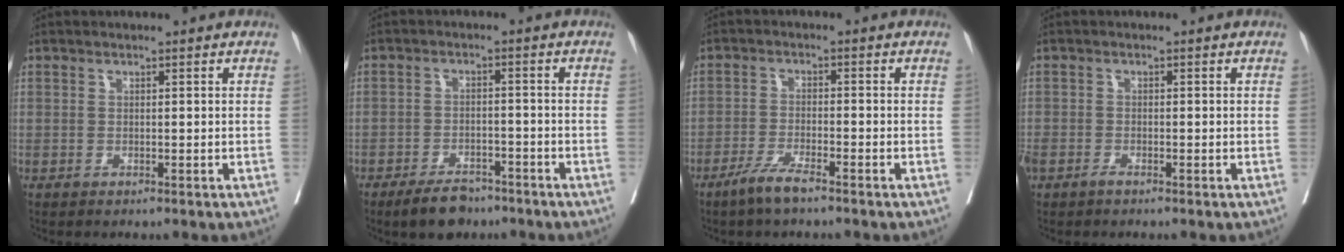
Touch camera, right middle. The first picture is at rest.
{"total": 6.0, "force": [-4.6, 2.8, 2.7], "torque": [-0.045, 0.000, -0.072]}
{"total": 4.5, "force": [-3.3, 0.2, 3.0], "torque": [-0.061, -0.008, -0.065]}
{"total": 2.5, "force": [-1.8, 1.2, 1.3], "torque": [-0.029, -0.004, -0.032]}